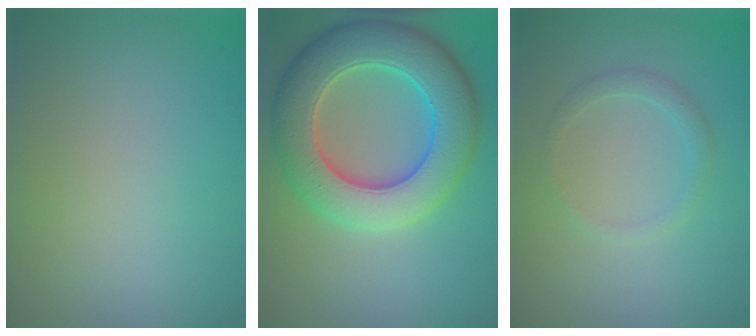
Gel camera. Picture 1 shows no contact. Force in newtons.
{"total": 9.6, "press": 9.6, "slide": 0.5}
{"total": 1.4, "press": 1.4, "slide": 0.2}